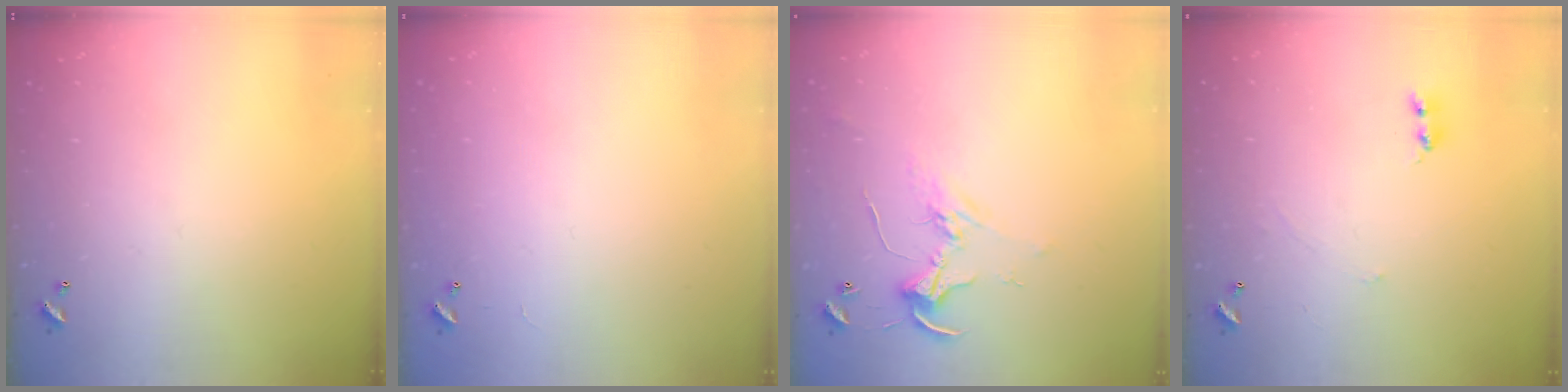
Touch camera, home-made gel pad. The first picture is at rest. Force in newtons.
{"total": 10.0, "press": 10.0, "slide": 0.3}
{"total": 2.5, "press": 2.5, "slide": 0.2}
{"total": 0.9, "press": 0.8, "slide": 0.3}